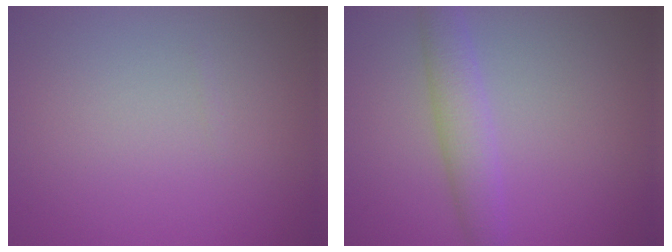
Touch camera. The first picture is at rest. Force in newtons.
{"total": 3.4, "press": 3.4, "slide": 0.3}